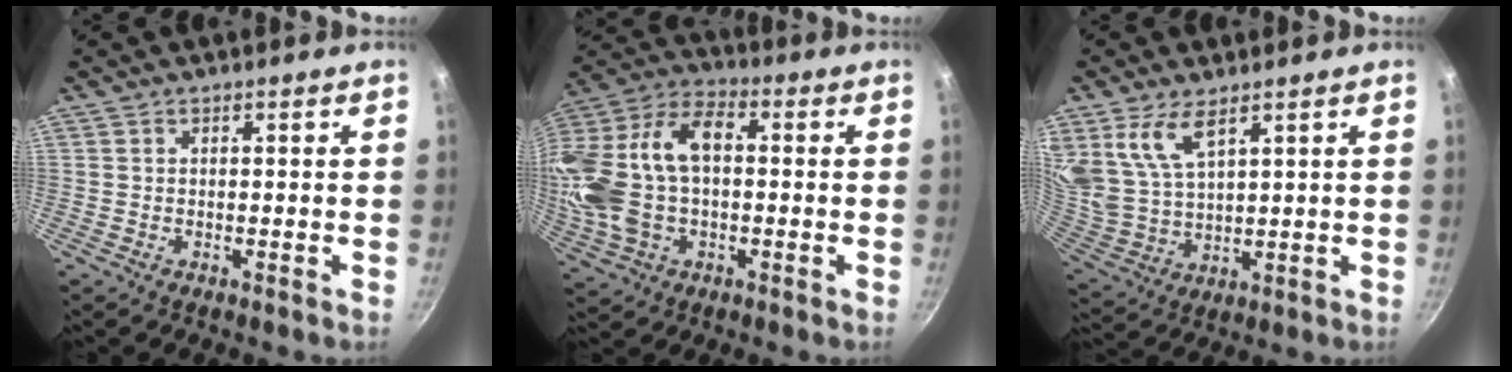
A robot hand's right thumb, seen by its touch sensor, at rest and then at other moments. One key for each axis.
{"total": 22.7, "fx": 0.2, "fy": 14.4, "fz": 17.5, "tx": -0.362, "ty": 0.044, "tz": 0.001}
{"total": 10.0, "fx": 5.7, "fy": 4.8, "fz": 6.7, "tx": -0.127, "ty": -0.034, "tz": 0.127}